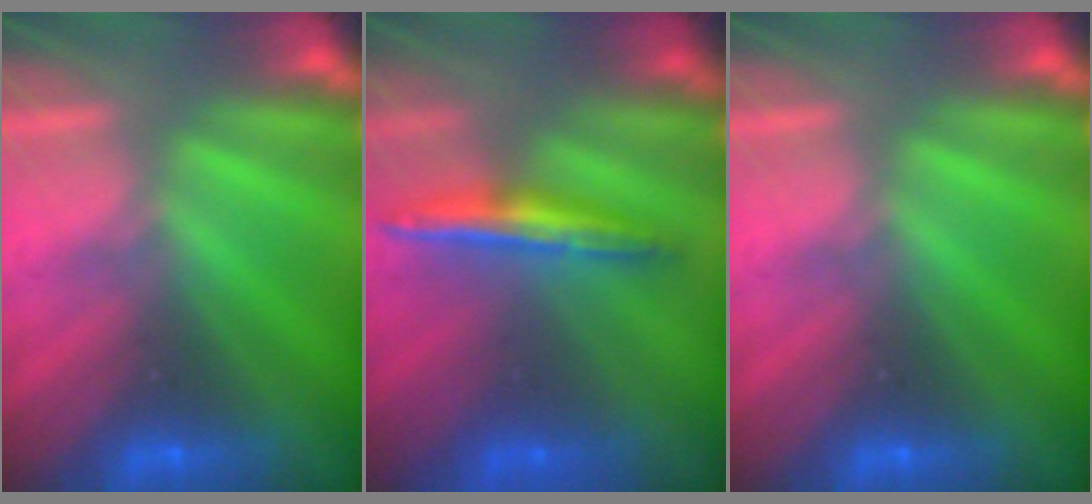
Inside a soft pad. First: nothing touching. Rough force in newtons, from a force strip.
{"total": 1.6}
{"total": 0.0}